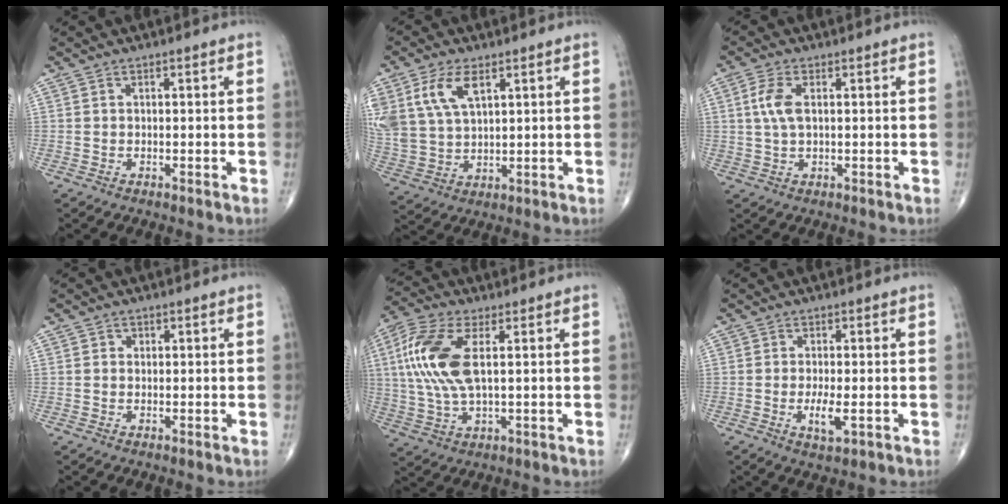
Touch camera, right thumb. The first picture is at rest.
{"total": 11.9, "force": [5.3, 6.5, 8.5], "torque": [-0.178, -0.010, 0.115]}
{"total": 4.9, "force": [0.9, 2.3, 4.2], "torque": [-0.102, 0.006, 0.018]}
{"total": 0.7, "force": [0.1, 0.7, 0.1], "torque": [0.004, 0.000, 0.000]}
{"total": 13.4, "force": [2.7, 5.6, 11.8], "torque": [-0.281, 0.004, 0.053]}
{"total": 4.0, "force": [-1.0, 1.2, 3.7], "torque": [-0.070, -0.008, -0.015]}